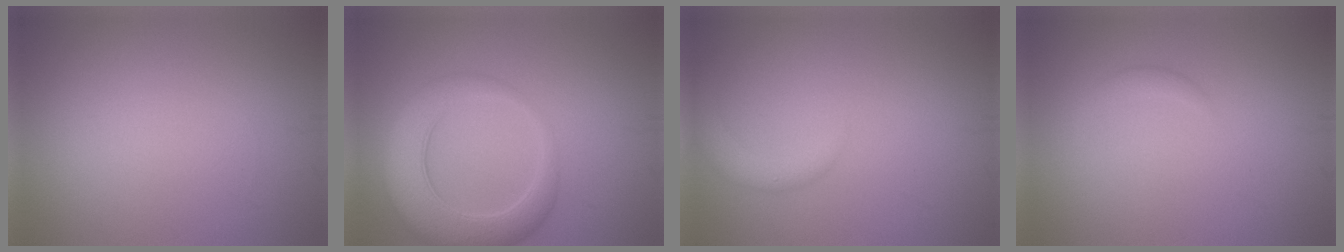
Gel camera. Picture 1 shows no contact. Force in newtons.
{"total": 6.4, "press": 6.4, "slide": 0.3}
{"total": 2.3, "press": 2.3, "slide": 0.3}
{"total": 1.0, "press": 1.0, "slide": 0.0}